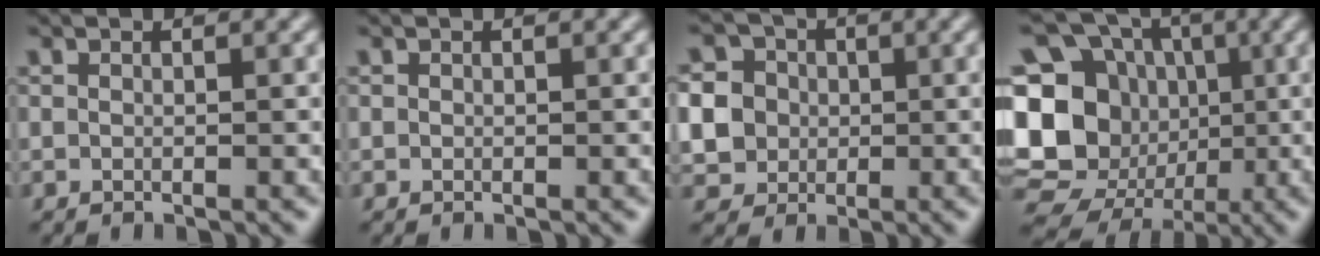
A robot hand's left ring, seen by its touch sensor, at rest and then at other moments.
{"total": 0.0}
{"total": 9.0, "force": [-0.3, 8.5, 2.9], "torque": [-0.080, 0.014, -0.011]}
{"total": 19.1, "force": [-1.4, 17.3, 8.1], "torque": [-0.202, 0.016, -0.044]}